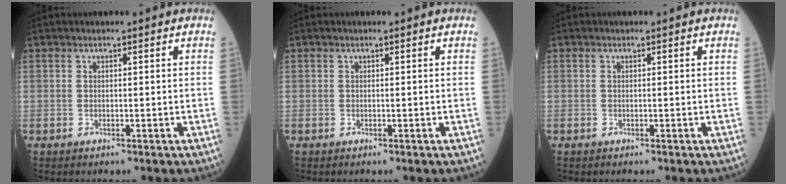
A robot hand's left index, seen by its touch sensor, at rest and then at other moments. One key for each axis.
{"total": 0.0}
{"total": 0.0}